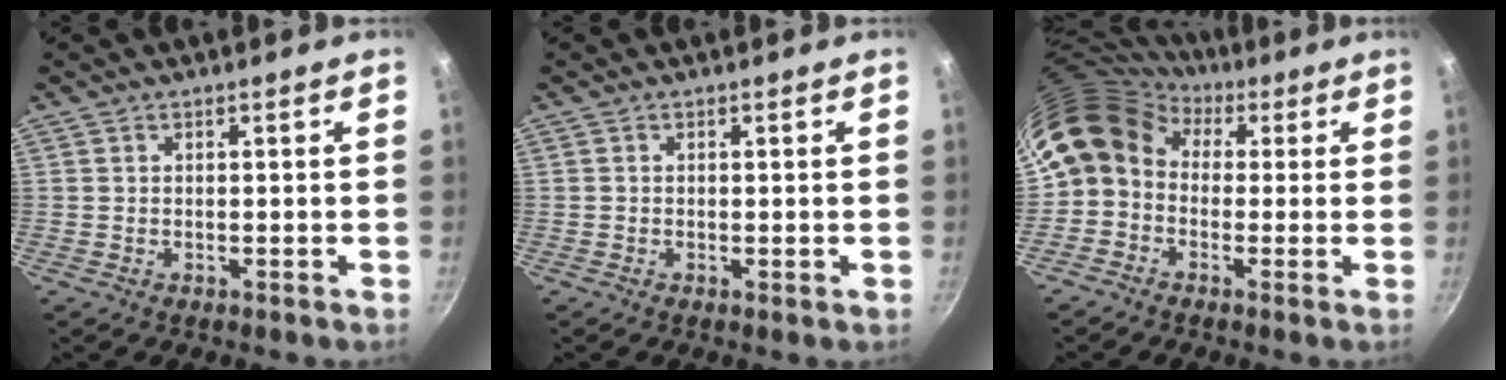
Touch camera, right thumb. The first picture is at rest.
{"total": 0.0}
{"total": 10.2, "force": [2.0, 8.3, 5.7], "torque": [-0.092, 0.022, 0.009]}